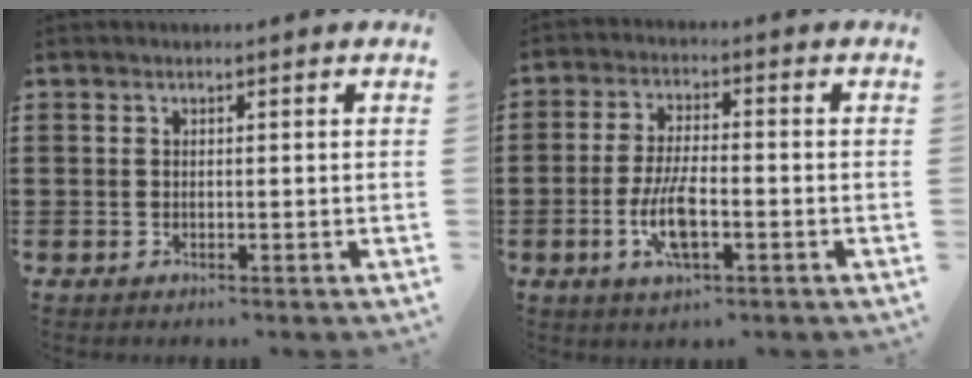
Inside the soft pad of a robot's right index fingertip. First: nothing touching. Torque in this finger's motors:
{"motor_torque": [1.75, 0.39, 0.75, 0.18]}